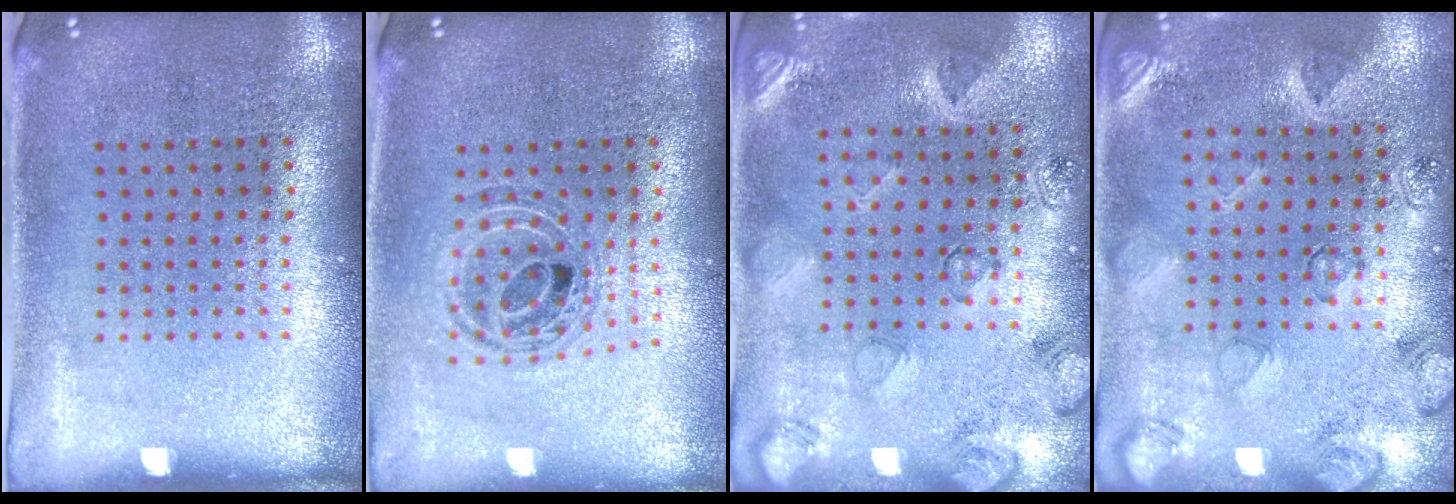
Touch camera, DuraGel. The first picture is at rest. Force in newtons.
{"total": 0.8, "press": 0.8, "slide": 0.1}
{"total": 2.6, "press": 1.9, "slide": 1.7}
{"total": 2.6, "press": 1.9, "slide": 1.7}